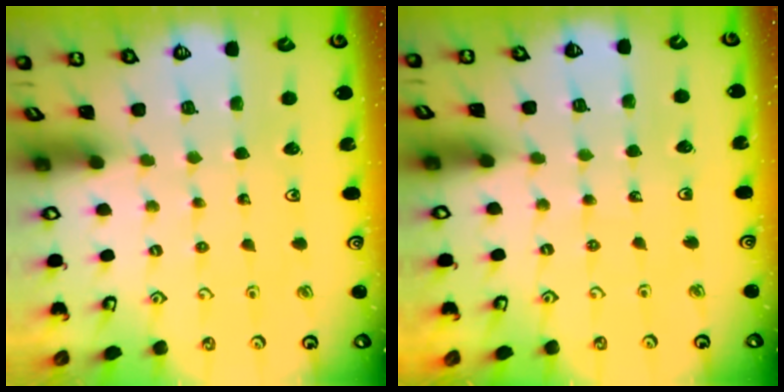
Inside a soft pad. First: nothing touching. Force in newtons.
{"total": 3.8, "press": 3.6, "slide": 1.3}